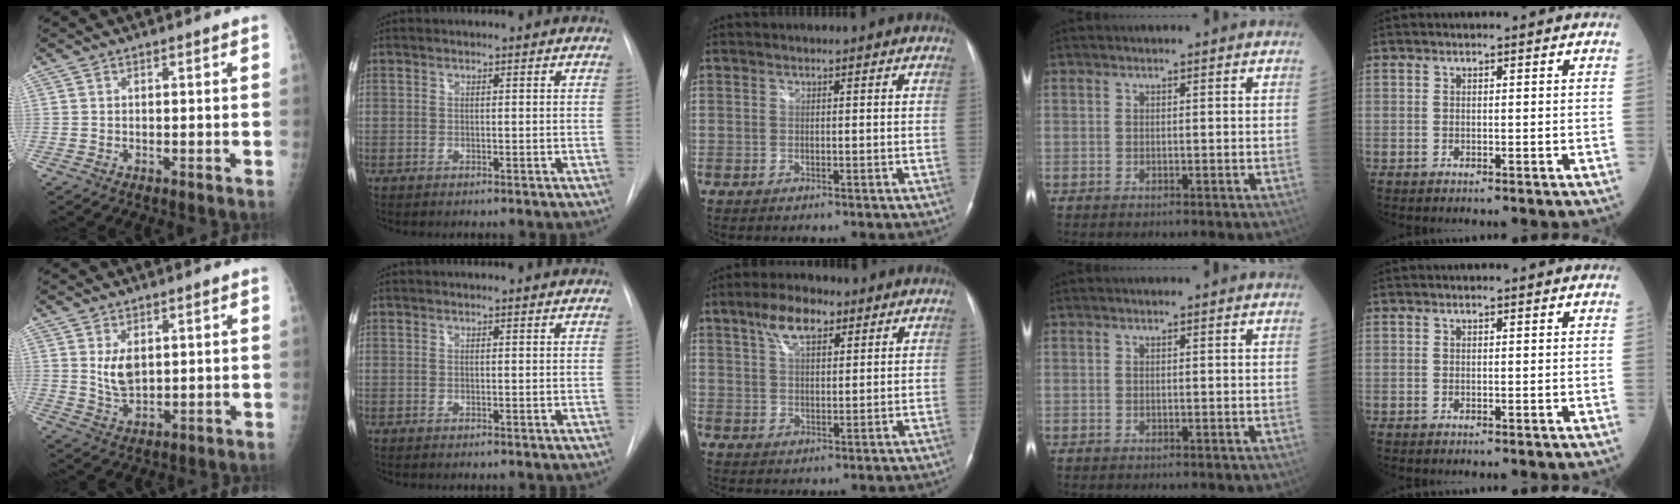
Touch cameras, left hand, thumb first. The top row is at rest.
{"thumb": {"total": 5.3, "force": [1.7, 3.0, 4.0], "torque": [-0.062, -0.018, 0.041]}, "middle": {"total": 6.6, "force": [3.9, 2.7, 4.6], "torque": [-0.090, 0.017, 0.069]}}